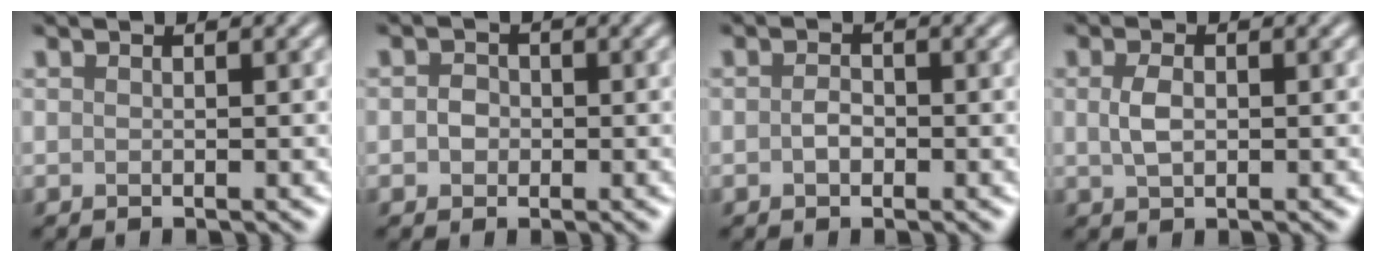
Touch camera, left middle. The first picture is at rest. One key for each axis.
{"total": 1.6, "fx": -0.2, "fy": 1.4, "fz": 0.6, "tx": -0.009, "ty": 0.000, "tz": -0.009}
{"total": 1.3, "fx": -0.4, "fy": 0.9, "fz": 0.9, "tx": -0.022, "ty": 0.001, "tz": -0.010}
{"total": 2.1, "fx": 0.1, "fy": 1.3, "fz": 1.6, "tx": -0.043, "ty": 0.001, "tz": 0.003}